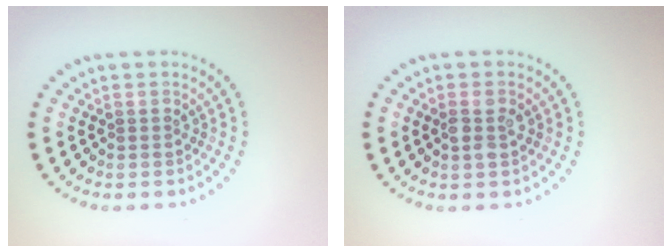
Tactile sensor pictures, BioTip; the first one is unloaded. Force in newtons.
{"total": 2.0, "press": 1.9, "slide": 0.4}